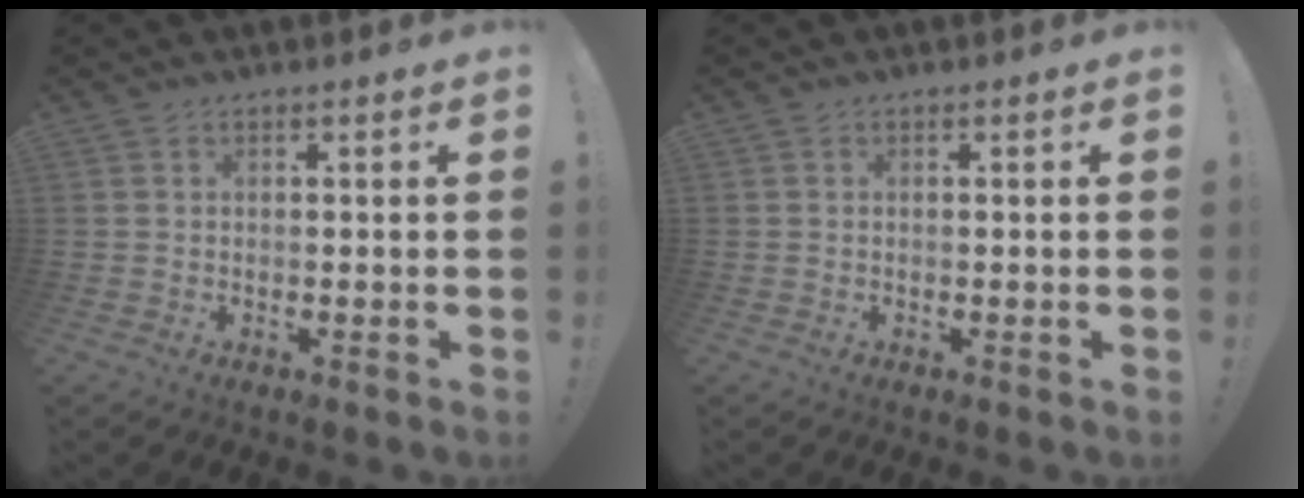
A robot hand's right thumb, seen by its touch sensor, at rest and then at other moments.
{"total": 0.0}